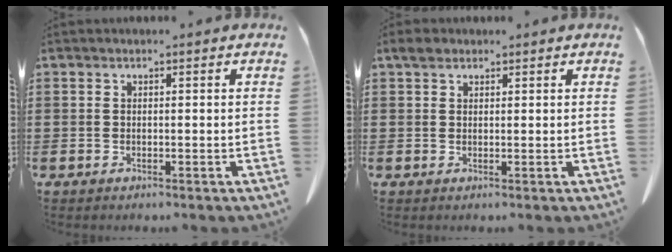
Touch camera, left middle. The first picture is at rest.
{"total": 1.8, "force": [1.2, 1.0, 0.8], "torque": [-0.020, 0.006, 0.024]}